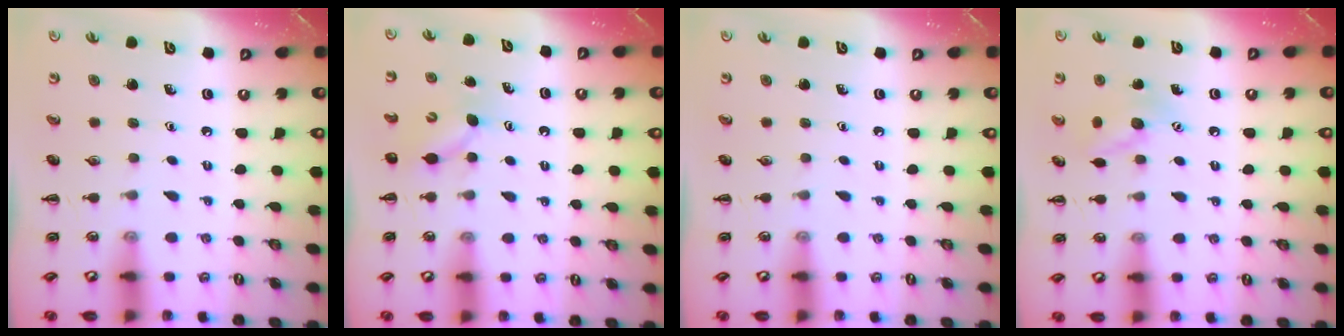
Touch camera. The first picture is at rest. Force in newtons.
{"total": 4.6, "press": 4.5, "slide": 0.4}
{"total": 0.0}
{"total": 9.3, "press": 9.2, "slide": 0.7}